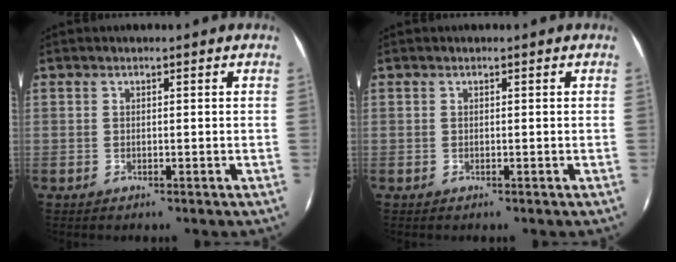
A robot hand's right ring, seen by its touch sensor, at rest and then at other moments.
{"total": 0.0}